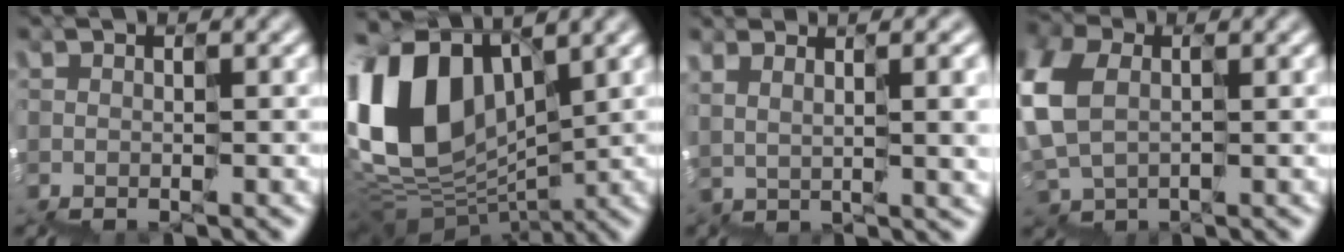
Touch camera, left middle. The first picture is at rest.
{"total": 9.8, "force": [2.9, 7.1, 6.1], "torque": [-0.156, 0.023, 0.044]}
{"total": 6.0, "force": [2.8, 2.0, 4.9], "torque": [-0.041, 0.026, 0.056]}
{"total": 3.4, "force": [0.5, 3.0, 1.6], "torque": [-0.082, 0.014, 0.004]}